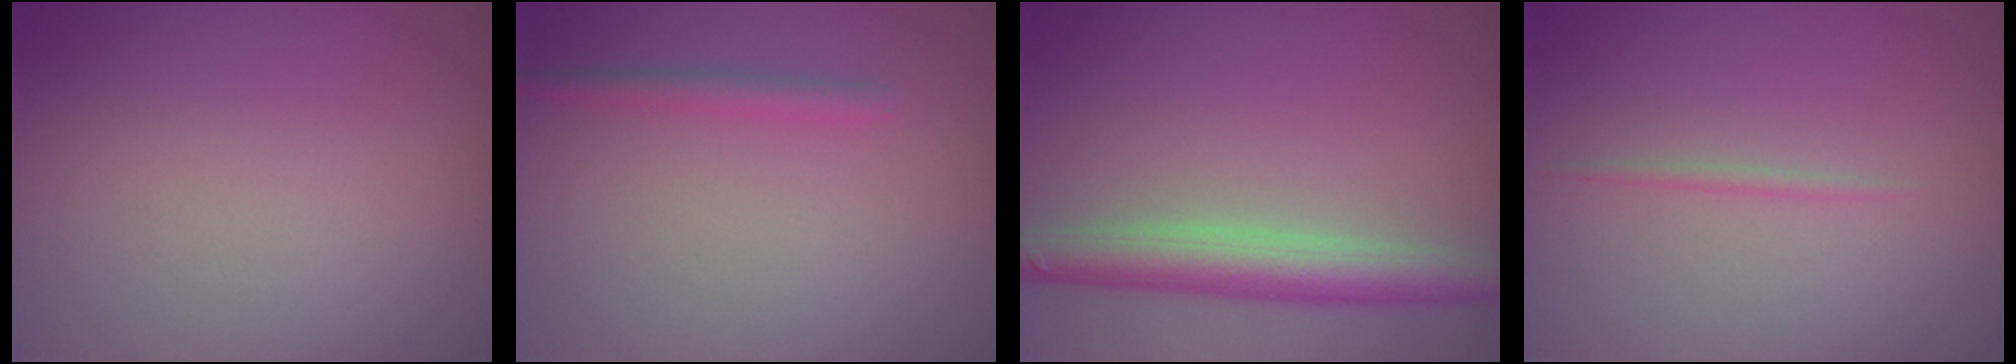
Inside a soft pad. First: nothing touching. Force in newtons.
{"total": 1.3, "press": 1.3, "slide": 0.1}
{"total": 5.0, "press": 5.0, "slide": 0.2}
{"total": 0.6, "press": 0.6, "slide": 0.1}